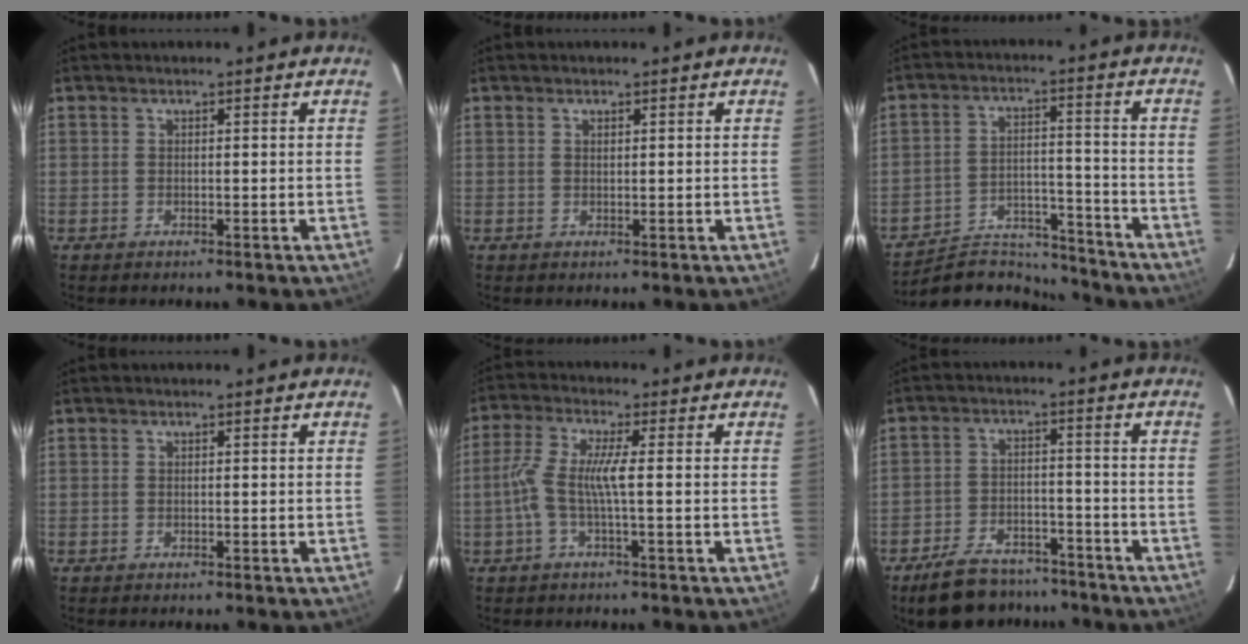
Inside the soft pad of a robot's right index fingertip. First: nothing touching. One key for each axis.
{"total": 0.6, "fx": 0.4, "fy": 0.3, "fz": 0.3, "tx": -0.005, "ty": 0.001, "tz": 0.007}
{"total": 14.2, "fx": -13.5, "fy": 4.1, "fz": 2.0, "tx": -0.055, "ty": 0.024, "tz": -0.200}
{"total": 0.0}
{"total": 6.2, "fx": -1.1, "fy": 0.0, "fz": 6.1, "tx": -0.136, "ty": 0.002, "tz": -0.019}
{"total": 13.9, "fx": -11.5, "fy": 6.1, "fz": 5.1, "tx": -0.123, "ty": 0.009, "tz": -0.162}